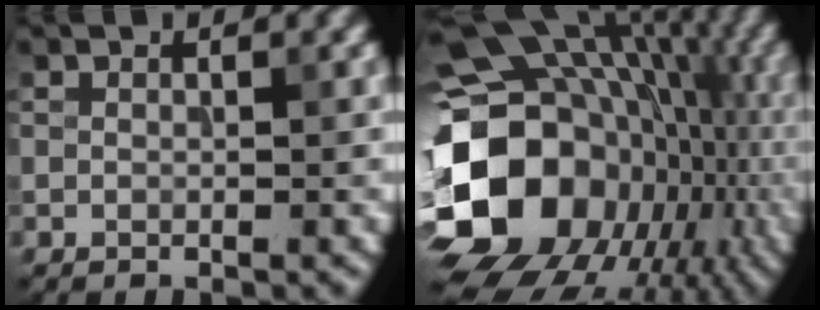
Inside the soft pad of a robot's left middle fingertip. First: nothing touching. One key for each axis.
{"total": 19.2, "fx": -3.1, "fy": 15.4, "fz": 11.2, "tx": -0.200, "ty": 0.007, "tz": -0.042}